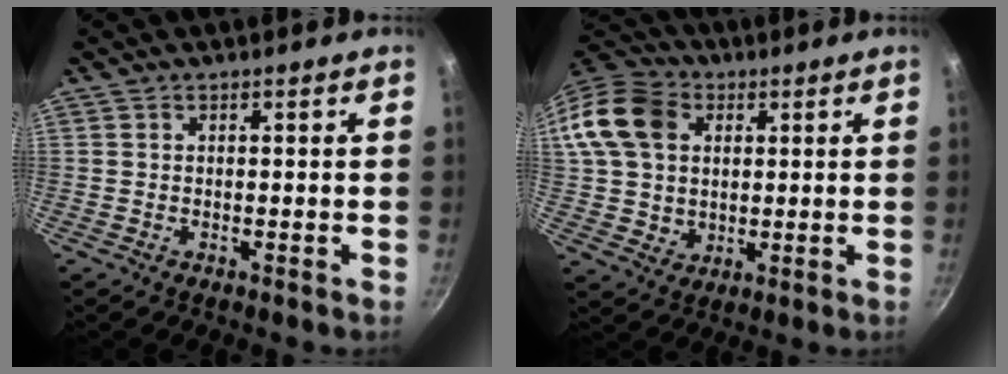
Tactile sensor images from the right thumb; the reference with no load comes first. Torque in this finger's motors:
{"motor_torque": [-0.82, 1.16, 0.21, -0.15, 0.14]}